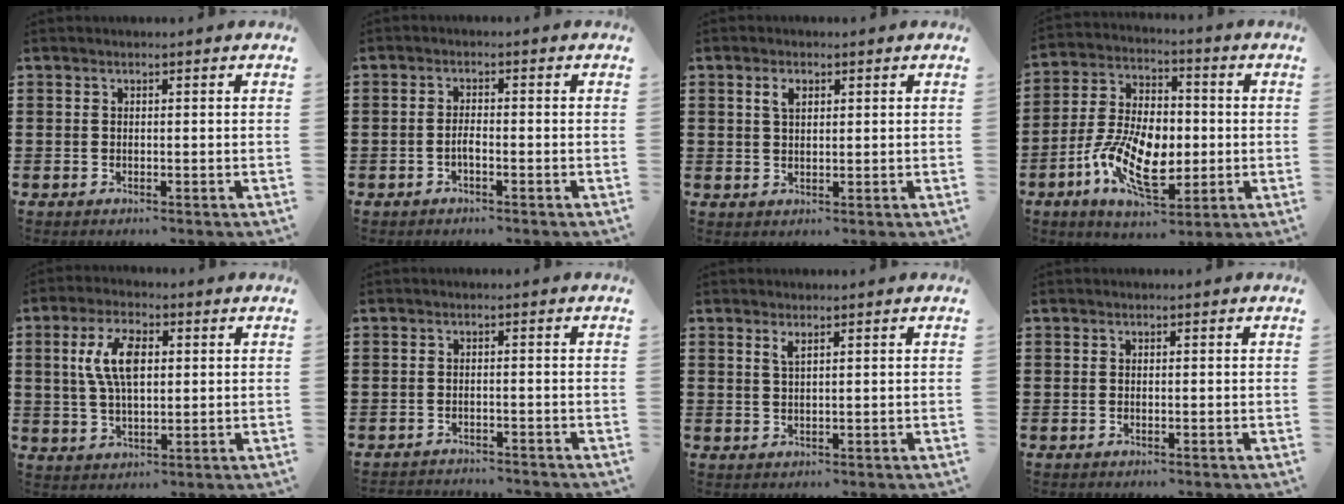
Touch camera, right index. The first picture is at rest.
{"total": 1.6, "force": [-0.8, 0.3, 1.3], "torque": [-0.025, 0.000, -0.014]}
{"total": 2.2, "force": [1.1, 1.2, 1.6], "torque": [-0.035, 0.005, 0.019]}
{"total": 11.8, "force": [-2.8, 6.5, 9.4], "torque": [-0.215, 0.001, -0.054]}
{"total": 7.9, "force": [1.7, 3.6, 6.8], "torque": [-0.147, 0.011, 0.025]}
{"total": 1.7, "force": [-1.7, 0.0, -0.1], "torque": [-0.003, 0.000, -0.037]}
{"total": 1.5, "force": [1.0, 0.3, 1.1], "torque": [-0.023, 0.001, 0.018]}
{"total": 0.0}